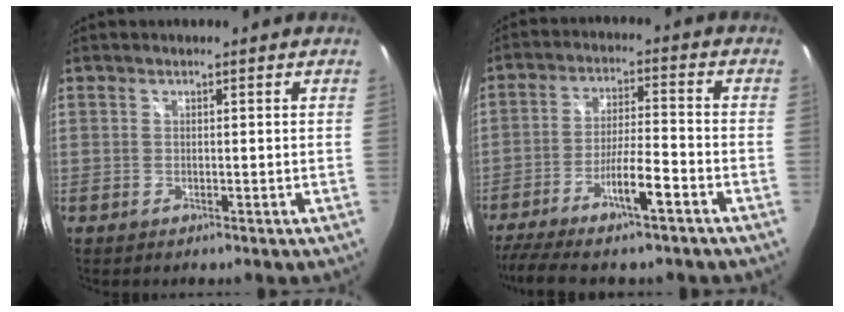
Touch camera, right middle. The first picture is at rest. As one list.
[{"total": 11.5, "force": [-8.3, 0.5, 7.9], "torque": [-0.168, -0.011, -0.146]}]